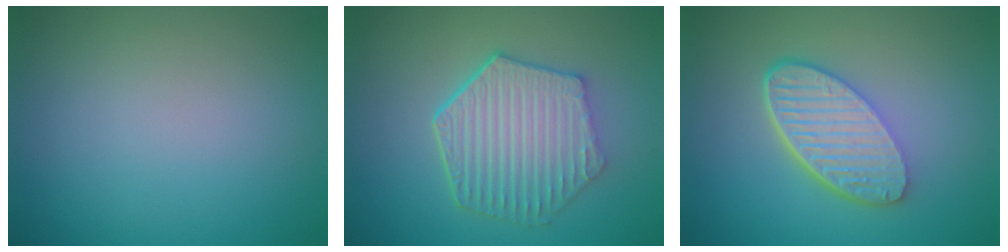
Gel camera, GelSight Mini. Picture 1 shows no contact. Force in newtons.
{"total": 6.5, "press": 4.9, "slide": 4.3}
{"total": 6.2, "press": 4.4, "slide": 4.3}